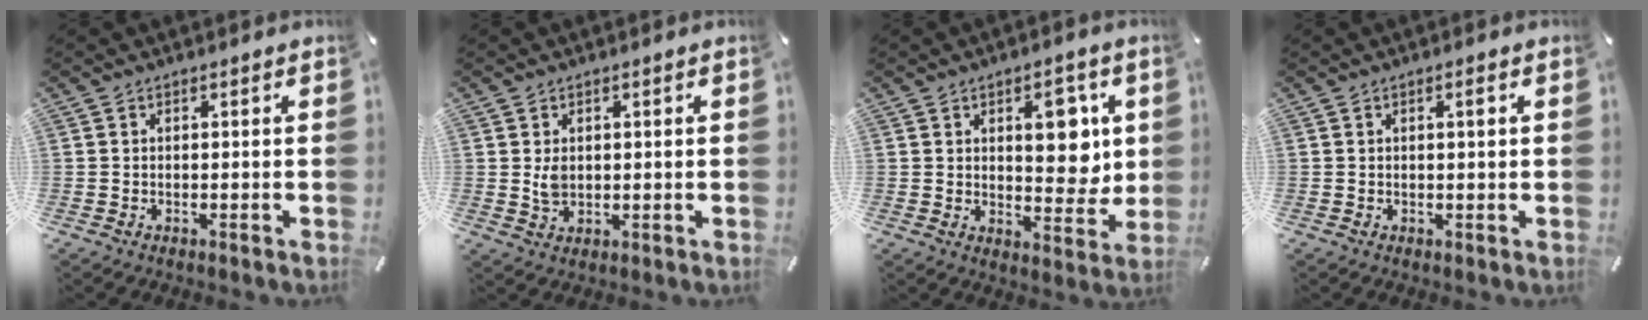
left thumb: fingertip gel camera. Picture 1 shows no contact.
{"total": 3.3, "force": [0.6, 2.5, 2.1], "torque": [-0.041, -0.002, 0.008]}
{"total": 10.9, "force": [3.1, 6.5, 8.2], "torque": [-0.084, -0.014, 0.046]}
{"total": 1.4, "force": [0.4, 0.3, 1.4], "torque": [-0.019, -0.001, 0.004]}